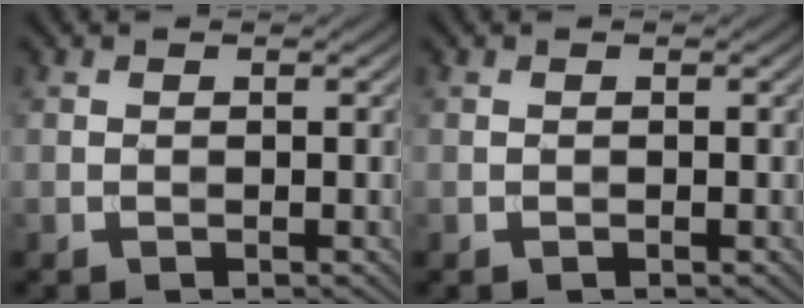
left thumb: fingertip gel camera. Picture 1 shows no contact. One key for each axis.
{"total": 0.0}